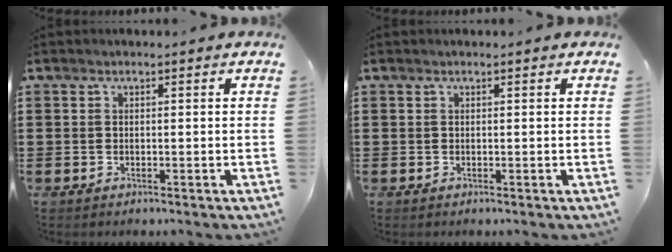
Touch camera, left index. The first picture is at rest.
{"total": 0.0}